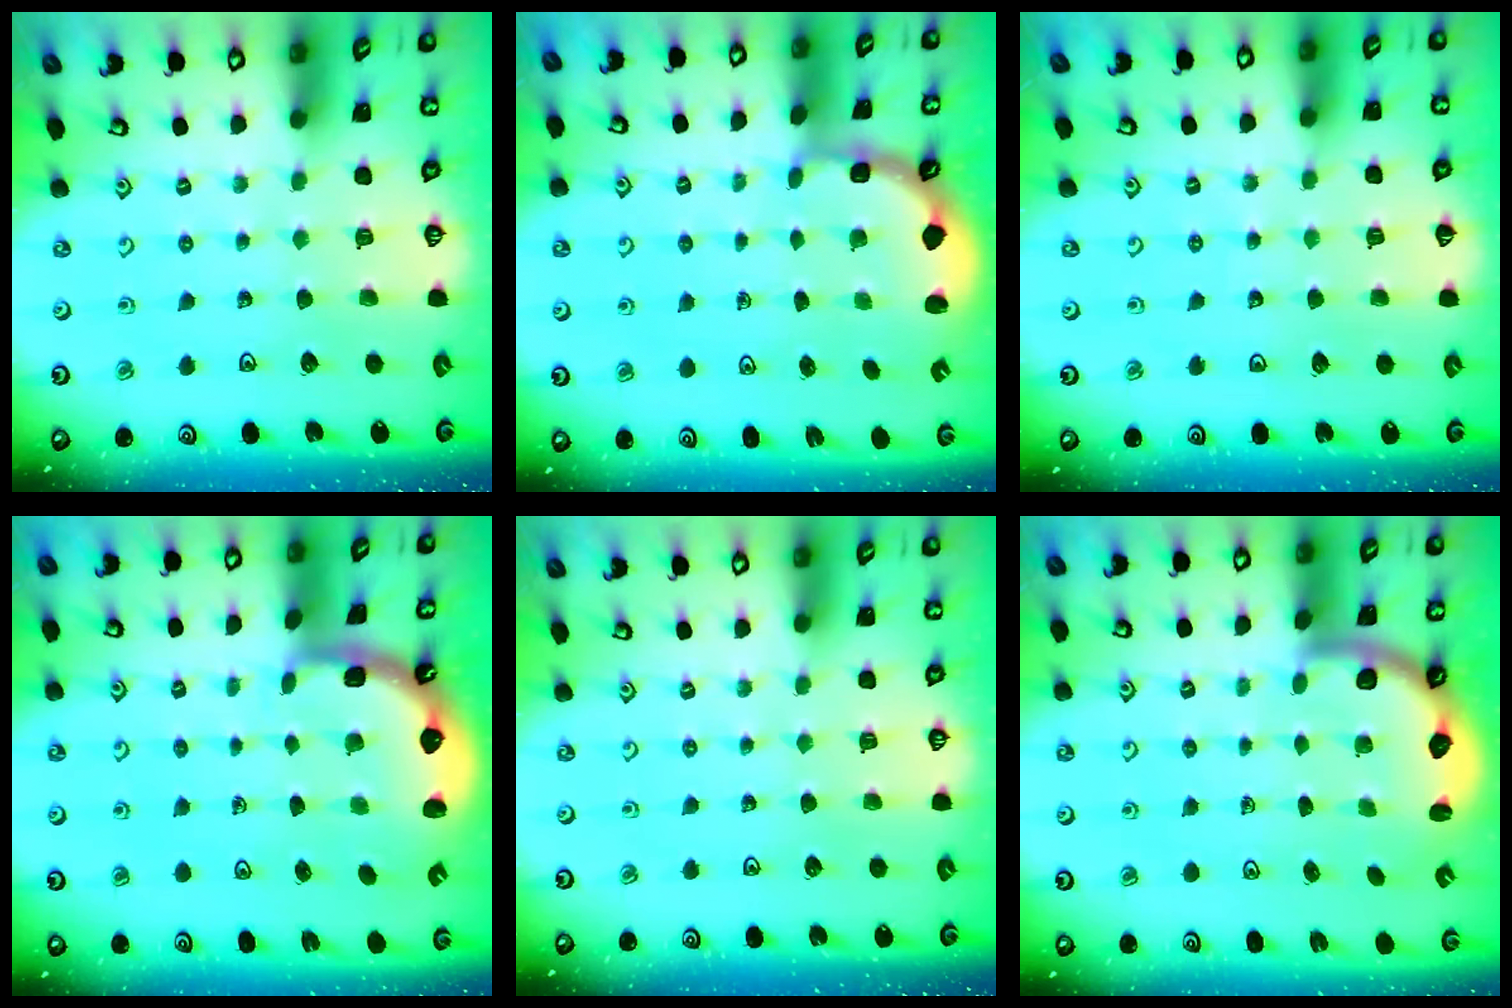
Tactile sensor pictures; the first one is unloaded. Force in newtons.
{"total": 2.7, "press": 2.0, "slide": 1.8}
{"total": 2.9, "press": 2.9, "slide": 0.3}
{"total": 2.6, "press": 1.3, "slide": 2.2}
{"total": 0.0}
{"total": 2.8, "press": 2.2, "slide": 1.8}